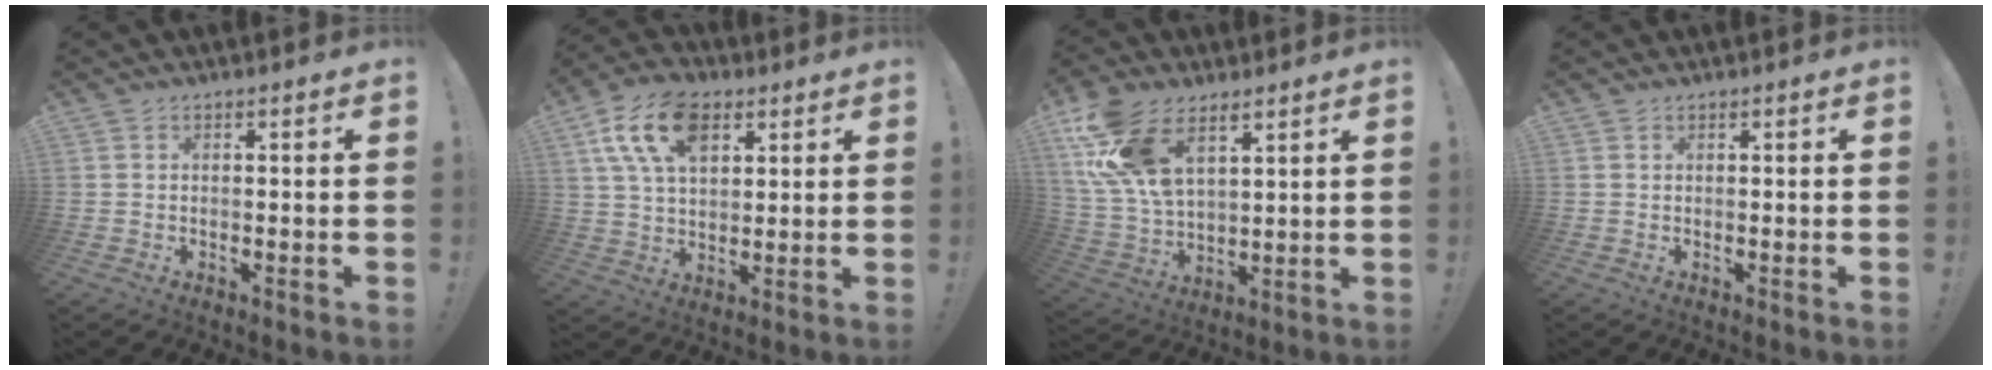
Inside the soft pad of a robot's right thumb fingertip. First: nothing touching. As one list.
[{"total": 15.8, "force": [7.0, 9.6, 10.4], "torque": [-0.182, -0.014, 0.132]}, {"total": 16.5, "force": [9.2, 9.2, 10.2], "torque": [-0.224, -0.041, 0.176]}, {"total": 0.0}]